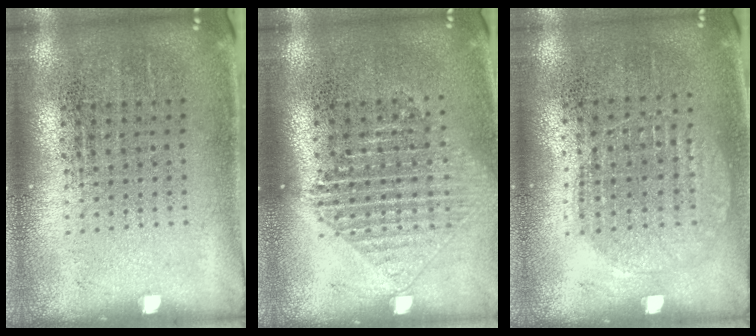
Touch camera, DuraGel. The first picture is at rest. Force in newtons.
{"total": 1.3, "press": 1.2, "slide": 0.5}
{"total": 0.9, "press": 0.9, "slide": 0.3}